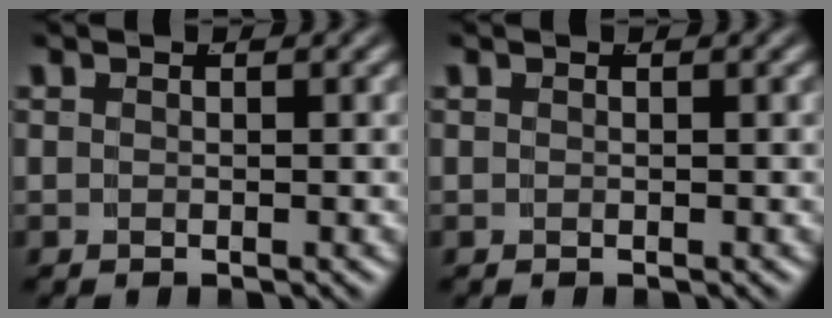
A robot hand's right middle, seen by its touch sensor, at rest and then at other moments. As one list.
[{"total": 0.0}]